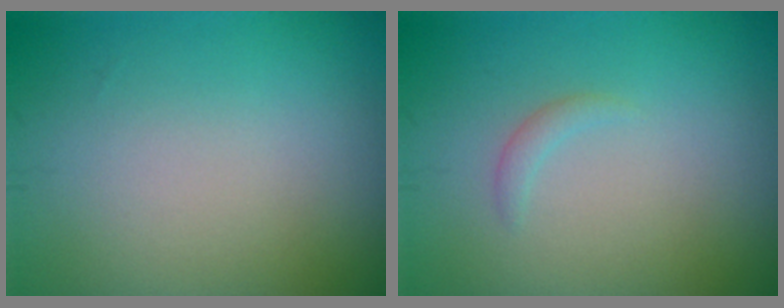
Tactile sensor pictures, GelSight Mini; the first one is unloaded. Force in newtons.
{"total": 0.8, "press": 0.8, "slide": 0.1}